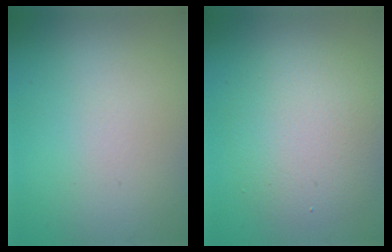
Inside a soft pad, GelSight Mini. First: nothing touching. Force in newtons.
{"total": 5.2, "press": 5.2, "slide": 0.2}